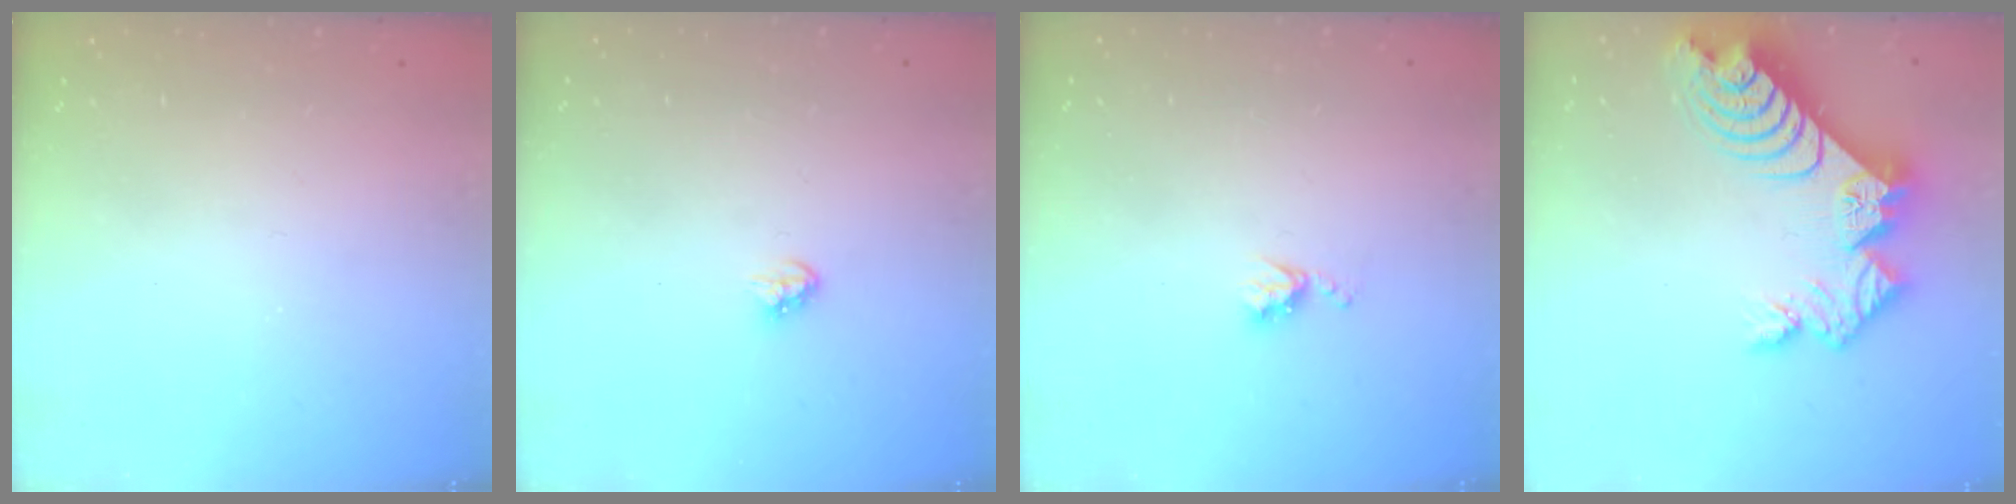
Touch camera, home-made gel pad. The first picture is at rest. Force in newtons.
{"total": 3.4, "press": 3.4, "slide": 0.3}
{"total": 5.2, "press": 5.2, "slide": 0.5}
{"total": 15.0, "press": 15.0, "slide": 1.4}